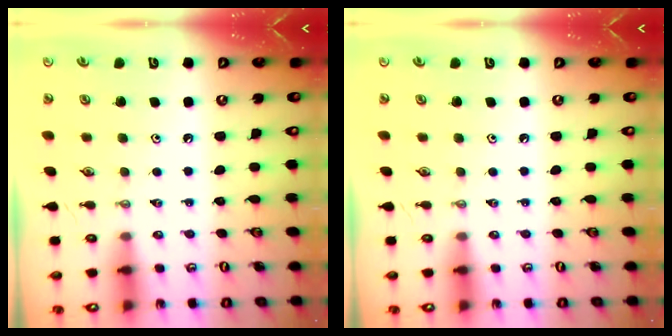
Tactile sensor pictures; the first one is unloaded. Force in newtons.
{"total": 0.0}